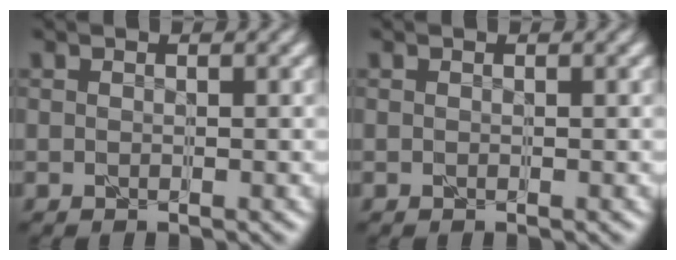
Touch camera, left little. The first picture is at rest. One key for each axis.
{"total": 0.0}